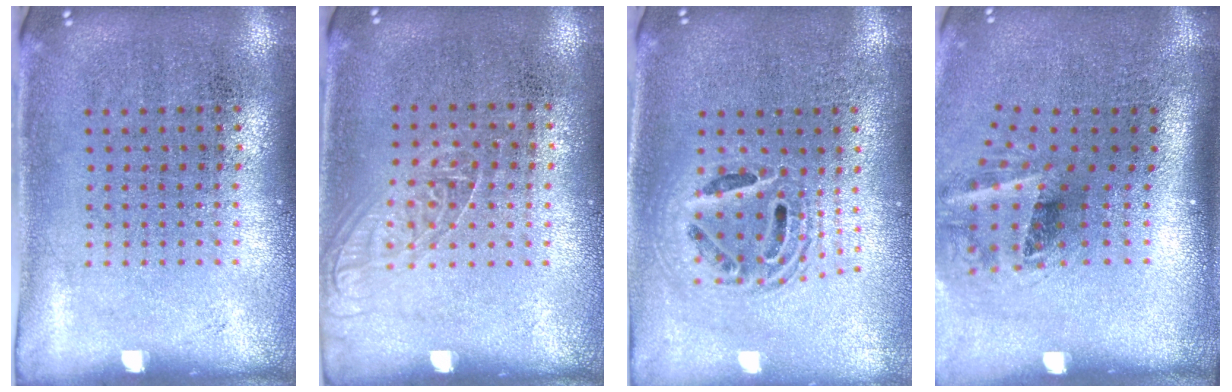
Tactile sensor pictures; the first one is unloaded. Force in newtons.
{"total": 1.2, "press": 1.1, "slide": 0.5}
{"total": 1.8, "press": 1.5, "slide": 1.0}
{"total": 1.9, "press": 1.2, "slide": 1.4}